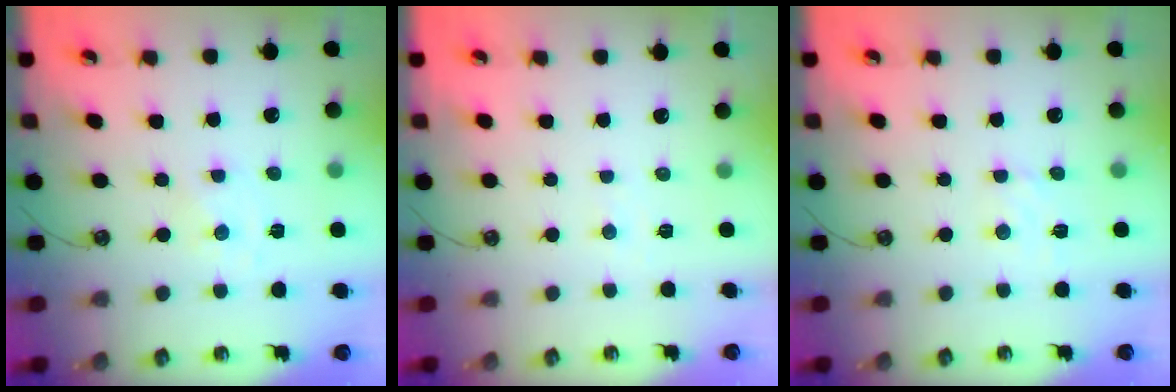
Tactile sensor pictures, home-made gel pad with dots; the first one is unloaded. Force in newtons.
{"total": 3.8, "press": 3.8, "slide": 0.5}
{"total": 3.1, "press": 3.1, "slide": 0.4}